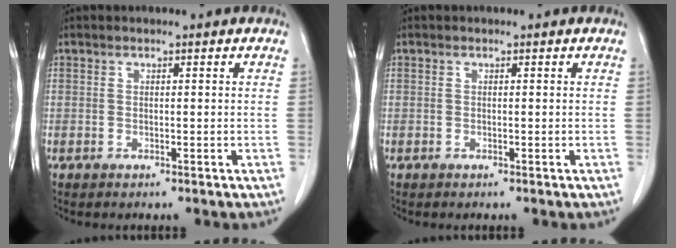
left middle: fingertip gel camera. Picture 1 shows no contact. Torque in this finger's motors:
{"motor_torque": [0.00, 0.00, 0.00, 0.00]}